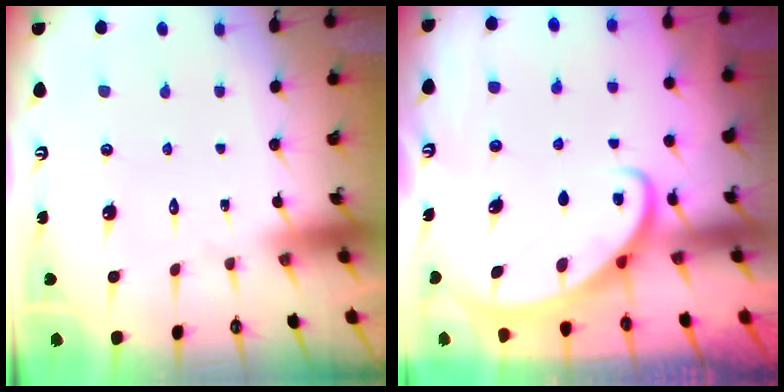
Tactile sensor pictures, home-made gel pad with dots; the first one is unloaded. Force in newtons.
{"total": 2.5, "press": 2.5, "slide": 0.3}